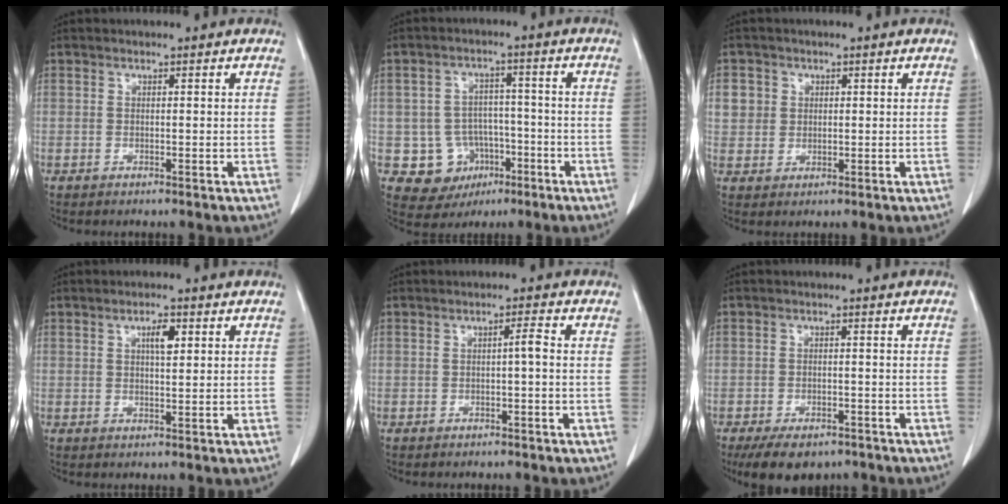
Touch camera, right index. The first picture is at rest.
{"total": 8.5, "force": [-2.9, 7.8, 2.0], "torque": [-0.030, 0.017, -0.032]}
{"total": 3.9, "force": [1.2, 3.6, 0.6], "torque": [-0.002, 0.004, 0.024]}
{"total": 2.9, "force": [1.1, 0.8, 2.6], "torque": [-0.044, 0.001, 0.018]}
{"total": 1.6, "force": [-0.2, 0.0, 1.6], "torque": [-0.024, 0.003, -0.003]}
{"total": 8.4, "force": [-6.2, 4.1, 3.8], "torque": [-0.052, -0.001, -0.090]}